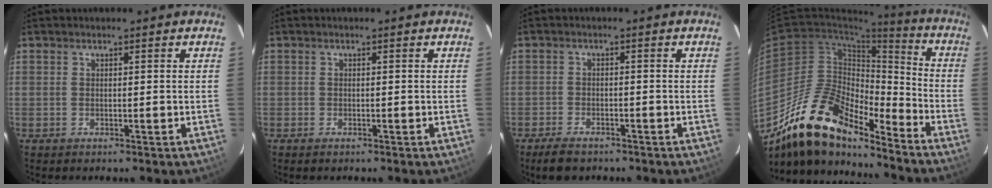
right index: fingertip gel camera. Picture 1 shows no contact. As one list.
[{"total": 0.7, "force": [-0.6, 0.4, 0.3], "torque": [-0.007, -0.002, -0.012]}, {"total": 5.1, "force": [-4.1, 2.2, 2.3], "torque": [-0.060, -0.004, -0.068]}, {"total": 19.4, "force": [-15.9, 6.1, 9.4], "torque": [-0.167, 0.005, -0.292]}]